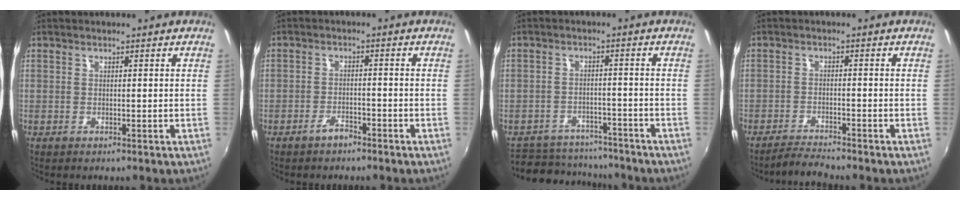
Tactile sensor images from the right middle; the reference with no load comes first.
{"total": 2.6, "force": [-2.2, 0.8, 1.0], "torque": [-0.028, 0.004, -0.037]}
{"total": 10.1, "force": [-8.6, 5.0, 1.7], "torque": [-0.053, 0.024, -0.117]}
{"total": 3.6, "force": [-3.5, -0.3, 0.7], "torque": [-0.031, -0.006, -0.070]}